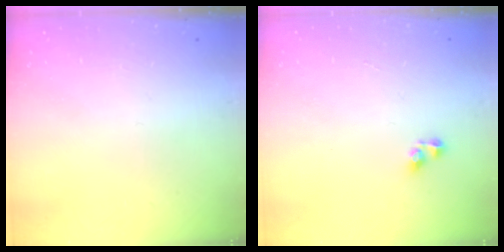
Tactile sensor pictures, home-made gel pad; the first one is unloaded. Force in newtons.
{"total": 2.5, "press": 2.5, "slide": 0.1}